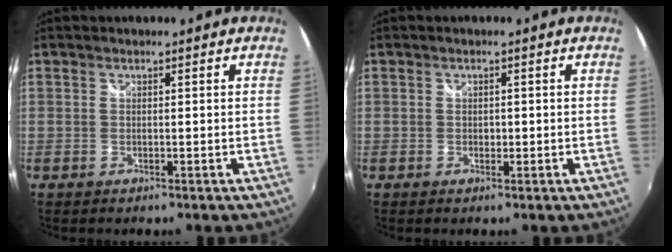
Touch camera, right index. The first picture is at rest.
{"total": 0.8, "force": [-0.1, 0.7, 0.4], "torque": [-0.004, 0.001, -0.002]}